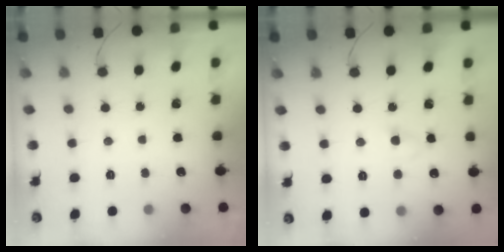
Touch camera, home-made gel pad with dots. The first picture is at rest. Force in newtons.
{"total": 3.2, "press": 3.1, "slide": 0.7}